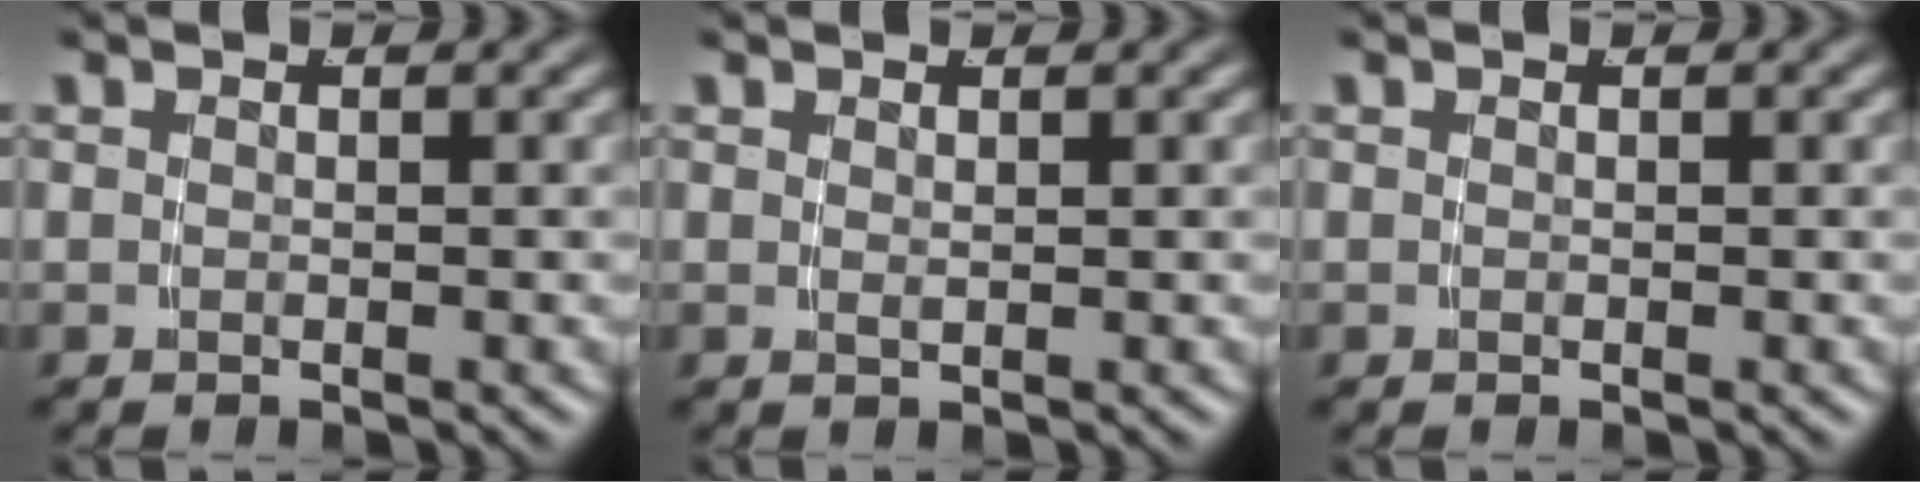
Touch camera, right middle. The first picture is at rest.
{"total": 0.8, "force": [0.5, -0.6, 0.1], "torque": [0.002, -0.003, 0.014]}
{"total": 0.0}